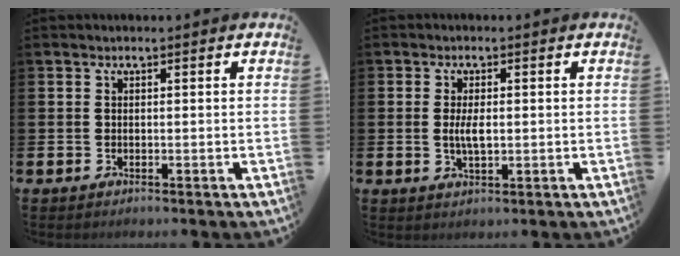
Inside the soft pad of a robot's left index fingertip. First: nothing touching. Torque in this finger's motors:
{"motor_torque": [0.30, -0.16, 0.12, 0.07]}